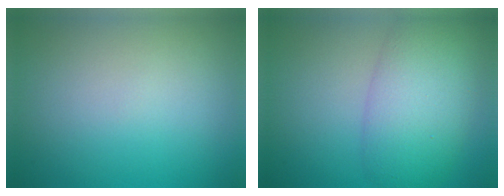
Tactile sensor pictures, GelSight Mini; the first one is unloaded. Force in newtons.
{"total": 7.1, "press": 7.1, "slide": 0.2}